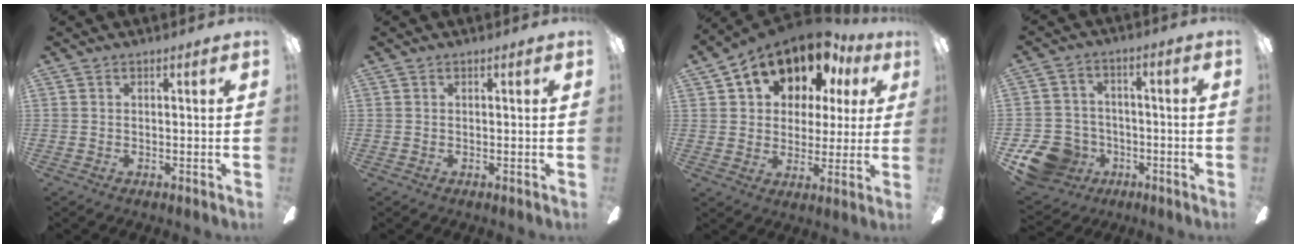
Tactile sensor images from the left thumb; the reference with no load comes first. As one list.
[{"total": 0.0}, {"total": 14.5, "force": [9.5, 9.0, 6.1], "torque": [-0.108, -0.053, 0.172]}, {"total": 11.9, "force": [-6.2, 9.0, 4.5], "torque": [-0.097, 0.045, -0.105]}]